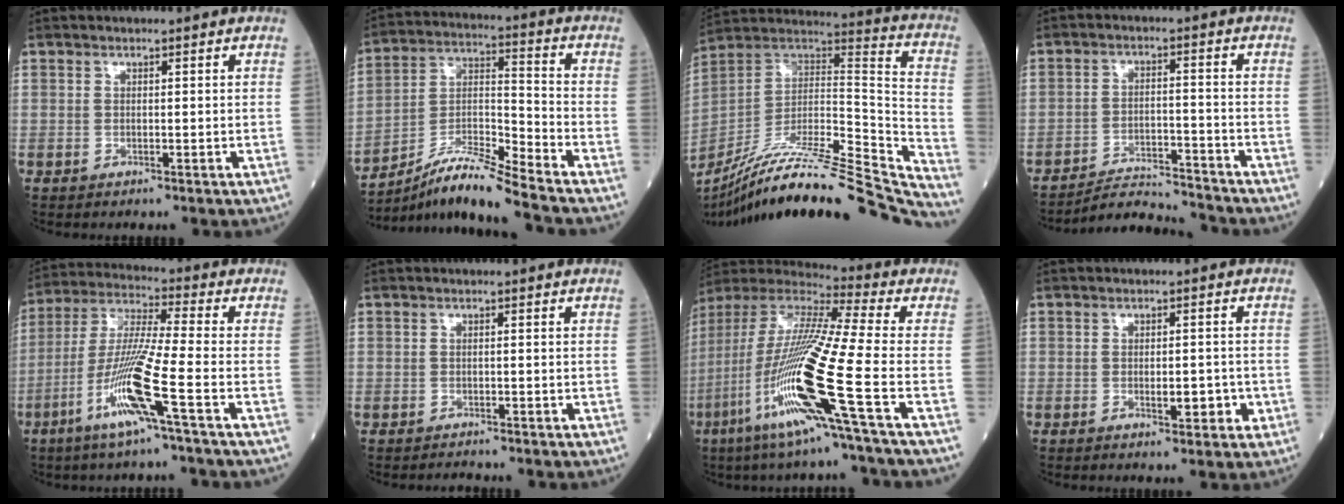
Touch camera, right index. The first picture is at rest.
{"total": 11.7, "force": [-10.5, -1.6, 5.0], "torque": [-0.097, 0.004, -0.192]}
{"total": 35.3, "force": [-31.4, 1.0, 16.2], "torque": [-0.190, -0.037, -0.469]}
{"total": 7.6, "force": [-7.6, -0.2, -0.2], "torque": [0.004, 0.009, -0.130]}
{"total": 12.5, "force": [-5.4, -1.0, 11.2], "torque": [-0.230, -0.011, -0.109]}
{"total": 1.0, "force": [-1.0, 0.1, 0.0], "torque": [-0.002, -0.005, -0.013]}
{"total": 21.0, "force": [-7.5, -0.9, 19.6], "torque": [-0.429, -0.040, -0.160]}
{"total": 3.8, "force": [-1.0, 1.4, 3.4], "torque": [-0.048, 0.000, -0.010]}